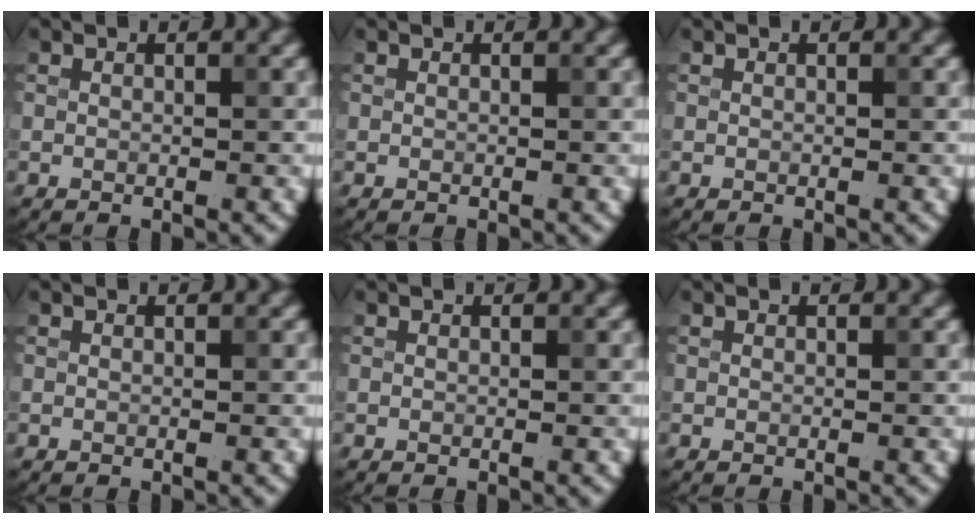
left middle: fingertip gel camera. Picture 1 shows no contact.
{"total": 0.0}
{"total": 0.0}
{"total": 0.0}
{"total": 0.0}
{"total": 0.0}